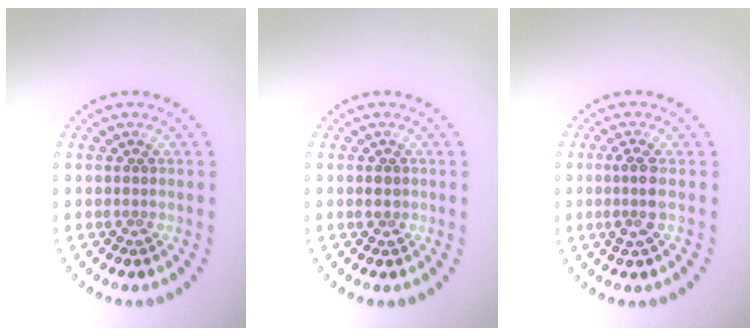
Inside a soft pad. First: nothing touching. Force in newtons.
{"total": 1.2, "press": 1.2, "slide": 0.2}
{"total": 2.0, "press": 1.7, "slide": 1.1}